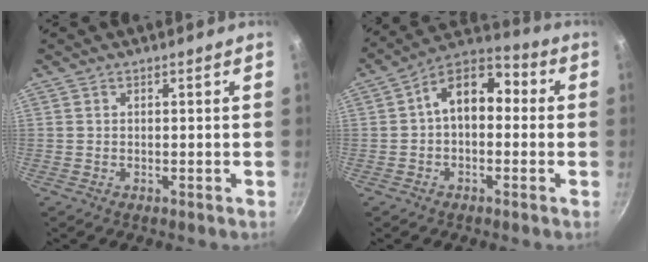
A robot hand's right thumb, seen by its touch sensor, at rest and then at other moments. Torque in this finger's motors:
{"motor_torque": [0.43, 2.06, 1.14, -0.02, 0.05]}